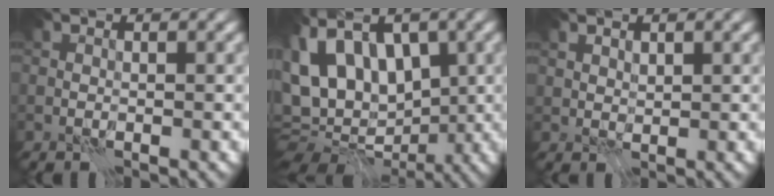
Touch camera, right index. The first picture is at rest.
{"total": 11.6, "force": [2.2, 7.9, 8.3], "torque": [-0.137, 0.026, 0.048]}
{"total": 1.3, "force": [0.9, 0.8, 0.5], "torque": [-0.011, -0.003, 0.017]}